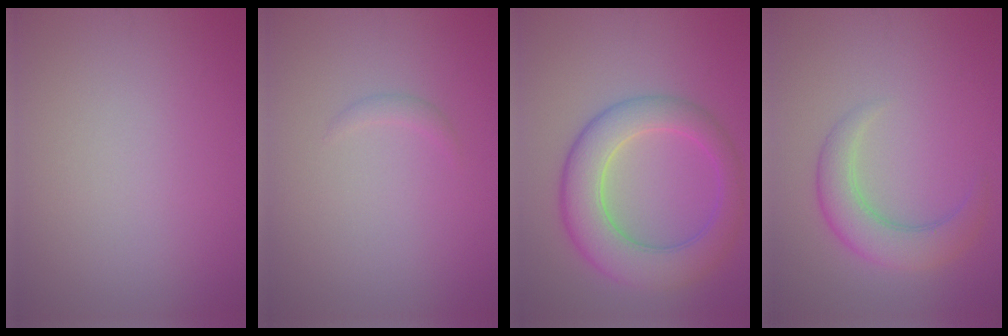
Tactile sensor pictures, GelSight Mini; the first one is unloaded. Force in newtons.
{"total": 0.7, "press": 0.7, "slide": 0.1}
{"total": 7.4, "press": 7.4, "slide": 0.1}
{"total": 4.2, "press": 4.2, "slide": 0.1}